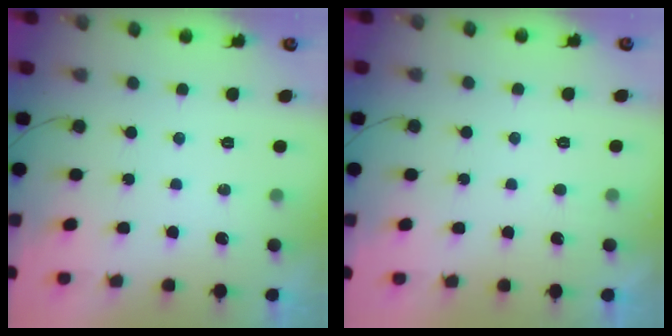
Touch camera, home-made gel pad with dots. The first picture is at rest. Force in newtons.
{"total": 1.4, "press": 1.4, "slide": 0.3}